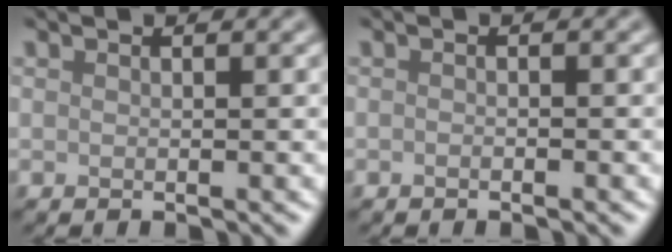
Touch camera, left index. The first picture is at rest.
{"total": 0.7, "force": [-0.4, 0.1, 0.6], "torque": [-0.012, -0.001, -0.009]}